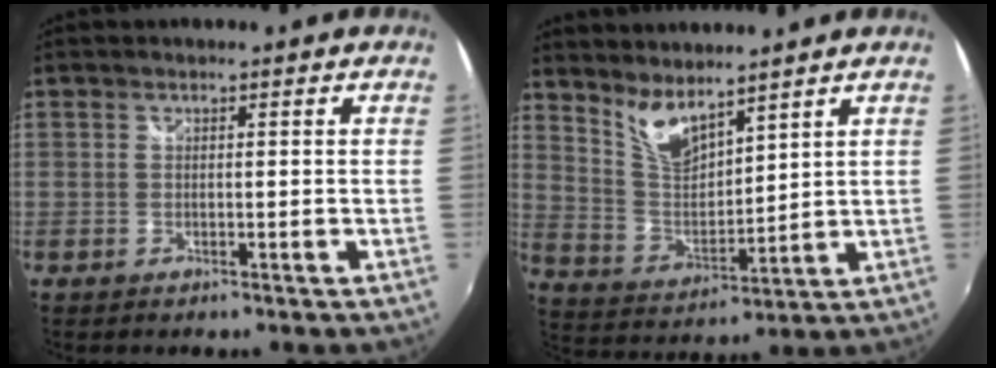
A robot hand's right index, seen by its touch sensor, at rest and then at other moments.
{"total": 8.2, "force": [6.5, 2.5, 4.3], "torque": [-0.083, -0.009, 0.133]}